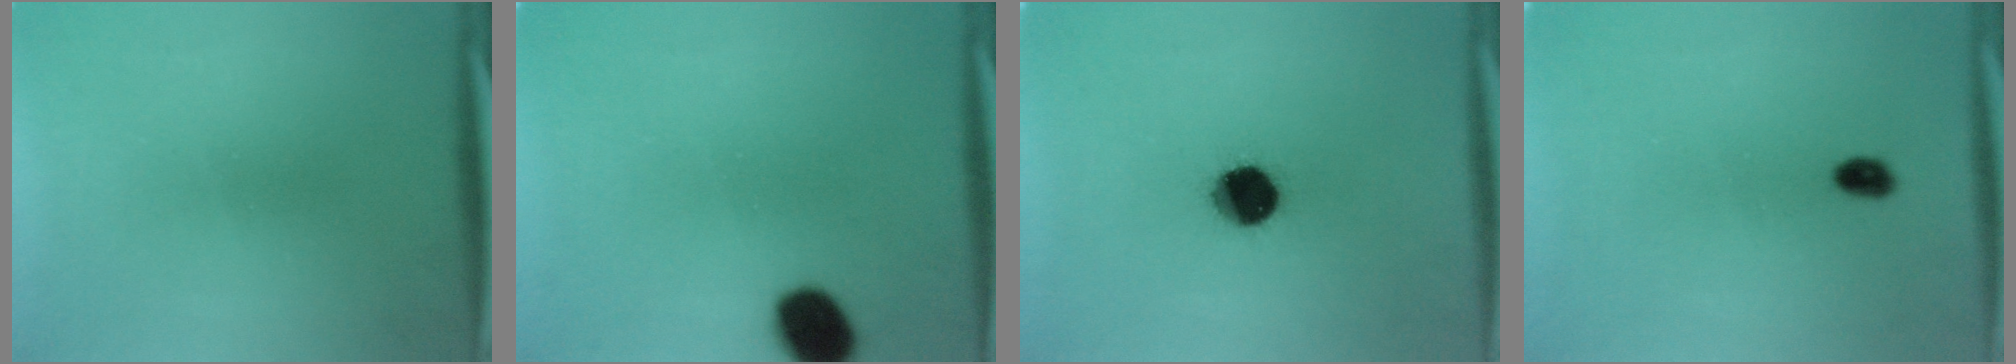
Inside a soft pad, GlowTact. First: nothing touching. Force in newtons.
{"total": 9.1}
{"total": 10.8}
{"total": 1.9}